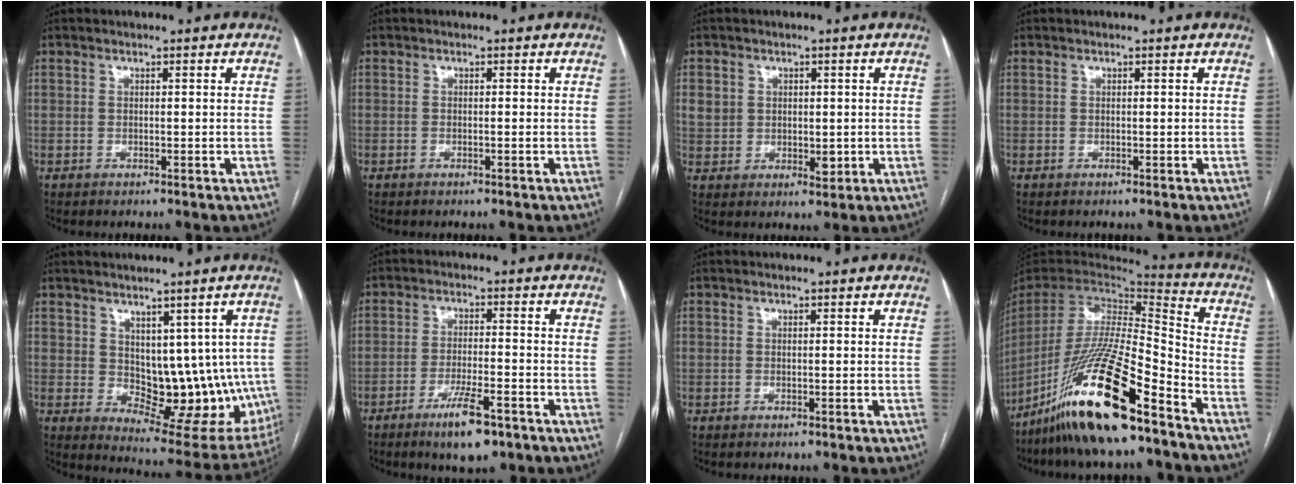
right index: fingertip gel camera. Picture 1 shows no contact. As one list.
[{"total": 0.0}, {"total": 5.4, "force": [0.8, 4.6, 2.7], "torque": [-0.037, 0.002, 0.024]}, {"total": 0.0}, {"total": 13.3, "force": [0.6, 7.7, 10.8], "torque": [-0.117, 0.003, 0.033]}, {"total": 7.5, "force": [-4.8, 1.3, 5.6], "torque": [-0.101, -0.009, -0.076]}, {"total": 0.0}, {"total": 23.7, "force": [-16.0, 2.6, 17.2], "torque": [-0.342, -0.046, -0.293]}]